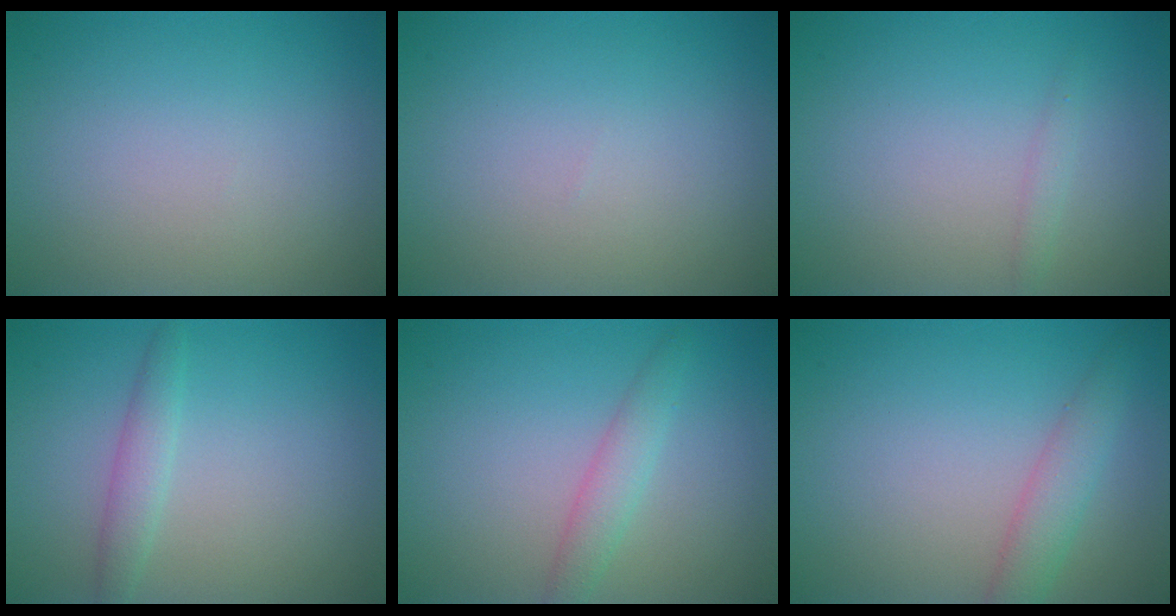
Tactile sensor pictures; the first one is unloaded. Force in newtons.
{"total": 0.0}
{"total": 0.8, "press": 0.8, "slide": 0.0}
{"total": 1.9, "press": 1.9, "slide": 0.1}
{"total": 2.2, "press": 2.2, "slide": 0.2}
{"total": 2.2, "press": 2.2, "slide": 0.1}